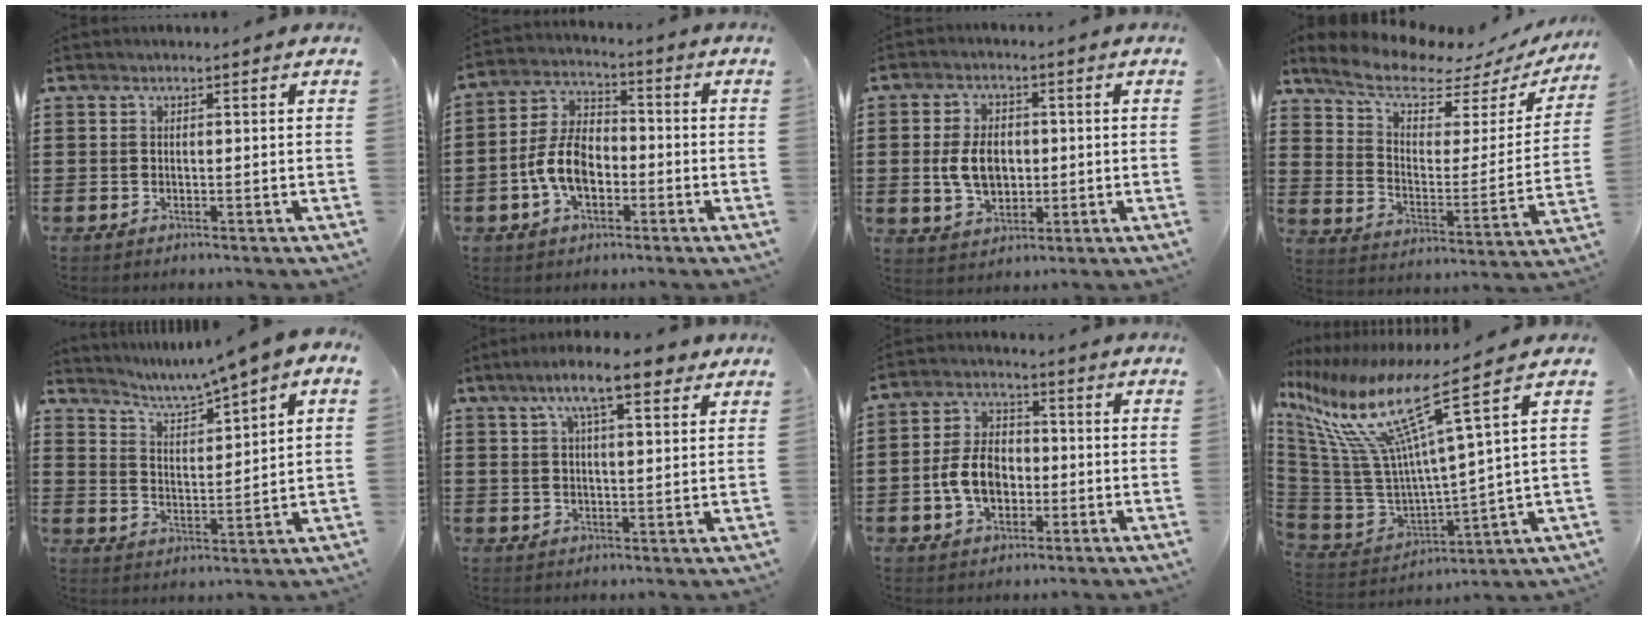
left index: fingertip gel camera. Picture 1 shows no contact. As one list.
[{"total": 8.2, "force": [-2.5, 4.9, 6.0], "torque": [-0.146, 0.006, -0.055]}, {"total": 6.6, "force": [-0.1, 4.3, 4.9], "torque": [-0.104, 0.005, -0.007]}, {"total": 8.7, "force": [7.3, 2.7, 3.9], "torque": [-0.102, -0.042, 0.125]}, {"total": 4.0, "force": [3.6, -0.2, 1.9], "torque": [-0.056, -0.029, 0.051]}, {"total": 9.0, "force": [5.1, 2.5, 7.0], "torque": [-0.130, 0.002, 0.084]}, {"total": 7.2, "force": [-1.7, 4.9, 5.1], "torque": [-0.121, 0.005, -0.038]}, {"total": 15.1, "force": [7.7, 3.0, 12.6], "torque": [-0.287, -0.051, 0.114]}]